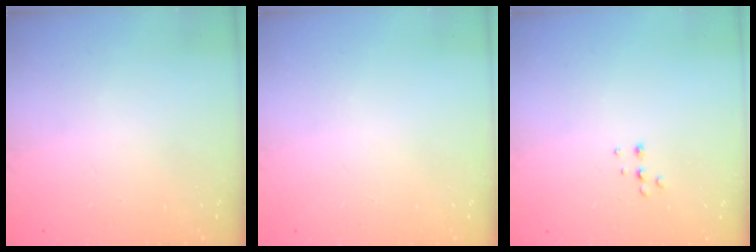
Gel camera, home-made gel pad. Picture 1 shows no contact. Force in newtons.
{"total": 0.0}
{"total": 4.5, "press": 4.4, "slide": 0.7}